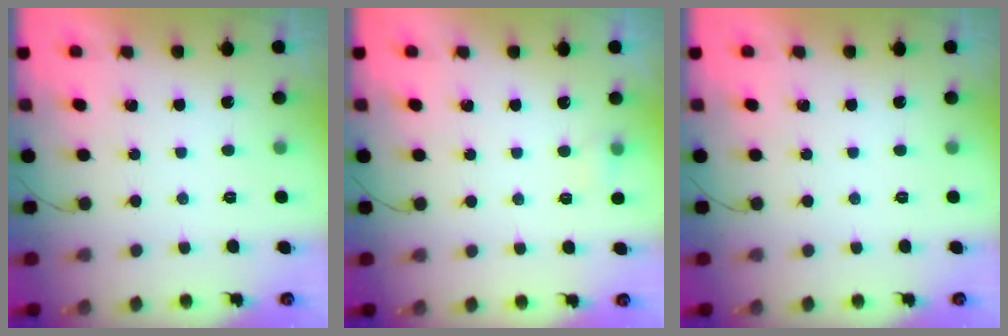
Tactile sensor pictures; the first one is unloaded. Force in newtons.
{"total": 6.8, "press": 2.5, "slide": 6.3}
{"total": 0.0}